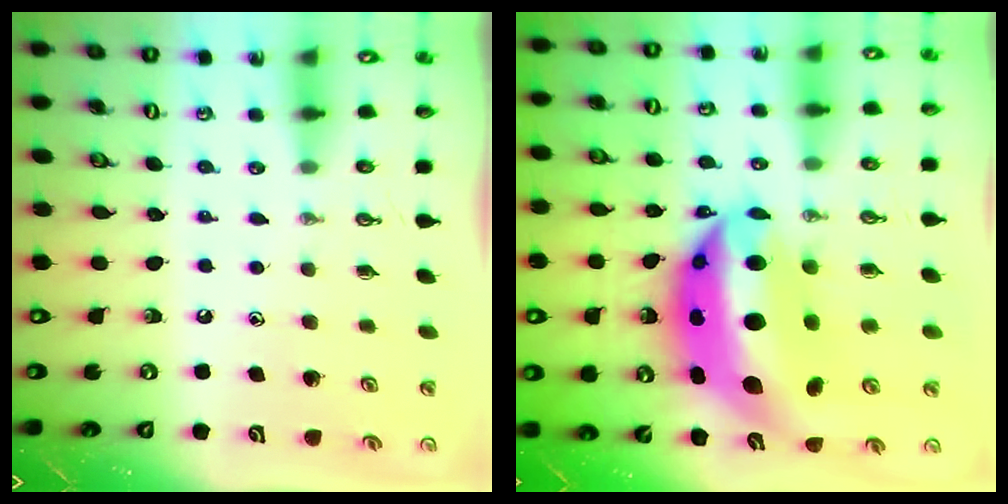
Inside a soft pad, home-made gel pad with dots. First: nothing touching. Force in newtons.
{"total": 20.7, "press": 20.7, "slide": 1.6}